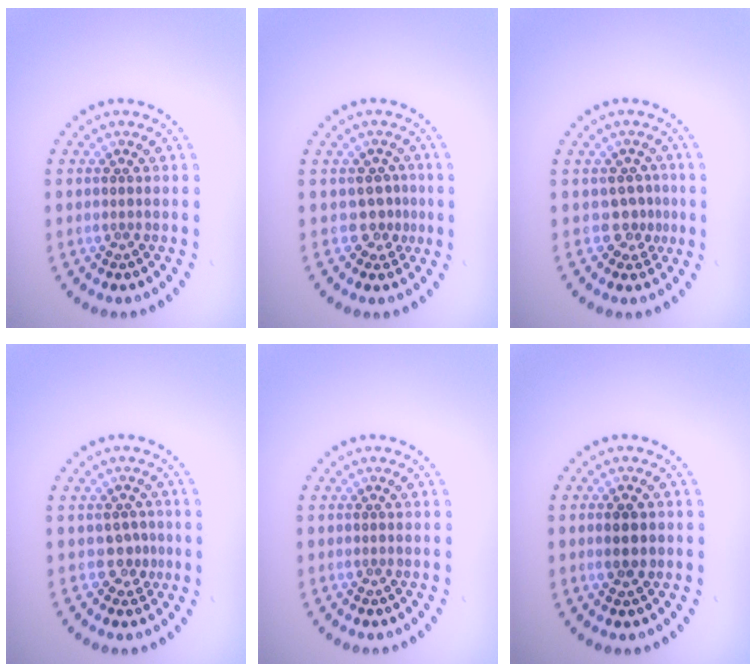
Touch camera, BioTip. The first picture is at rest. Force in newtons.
{"total": 2.1, "press": 1.4, "slide": 1.6}
{"total": 2.1, "press": 1.5, "slide": 1.5}
{"total": 1.8, "press": 1.4, "slide": 1.2}
{"total": 0.0}
{"total": 1.9, "press": 1.9, "slide": 0.2}